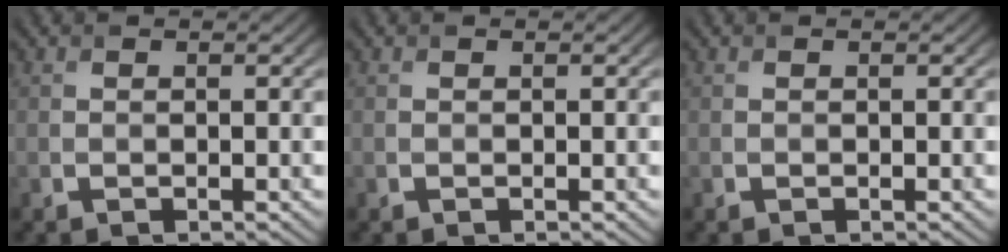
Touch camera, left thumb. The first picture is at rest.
{"total": 0.0}
{"total": 0.0}